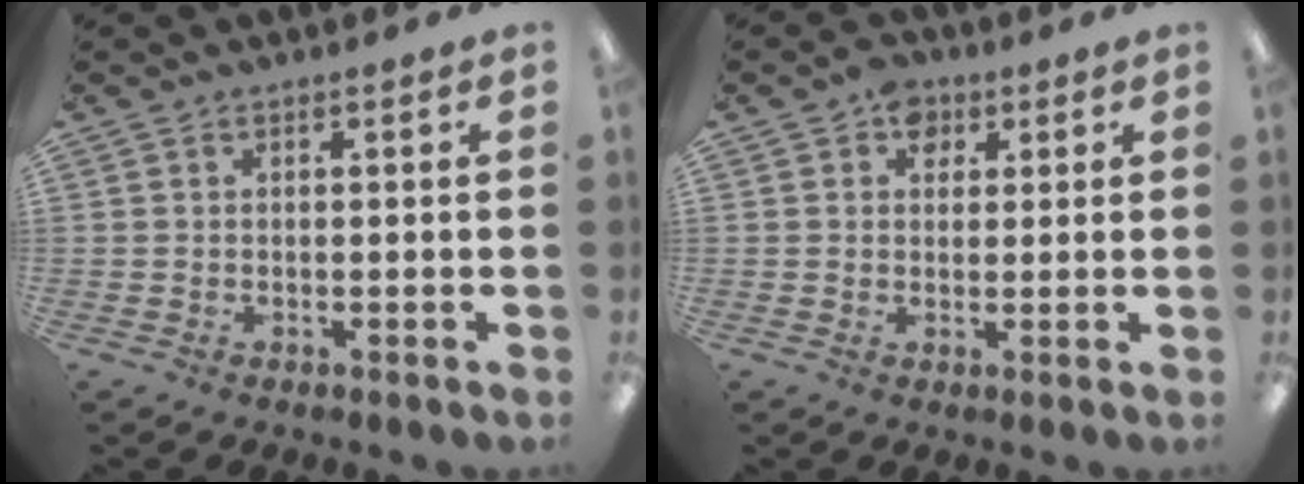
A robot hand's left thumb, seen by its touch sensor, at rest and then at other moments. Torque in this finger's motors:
{"motor_torque": [3.65, 0.60, 0.70, -0.27, 0.01]}